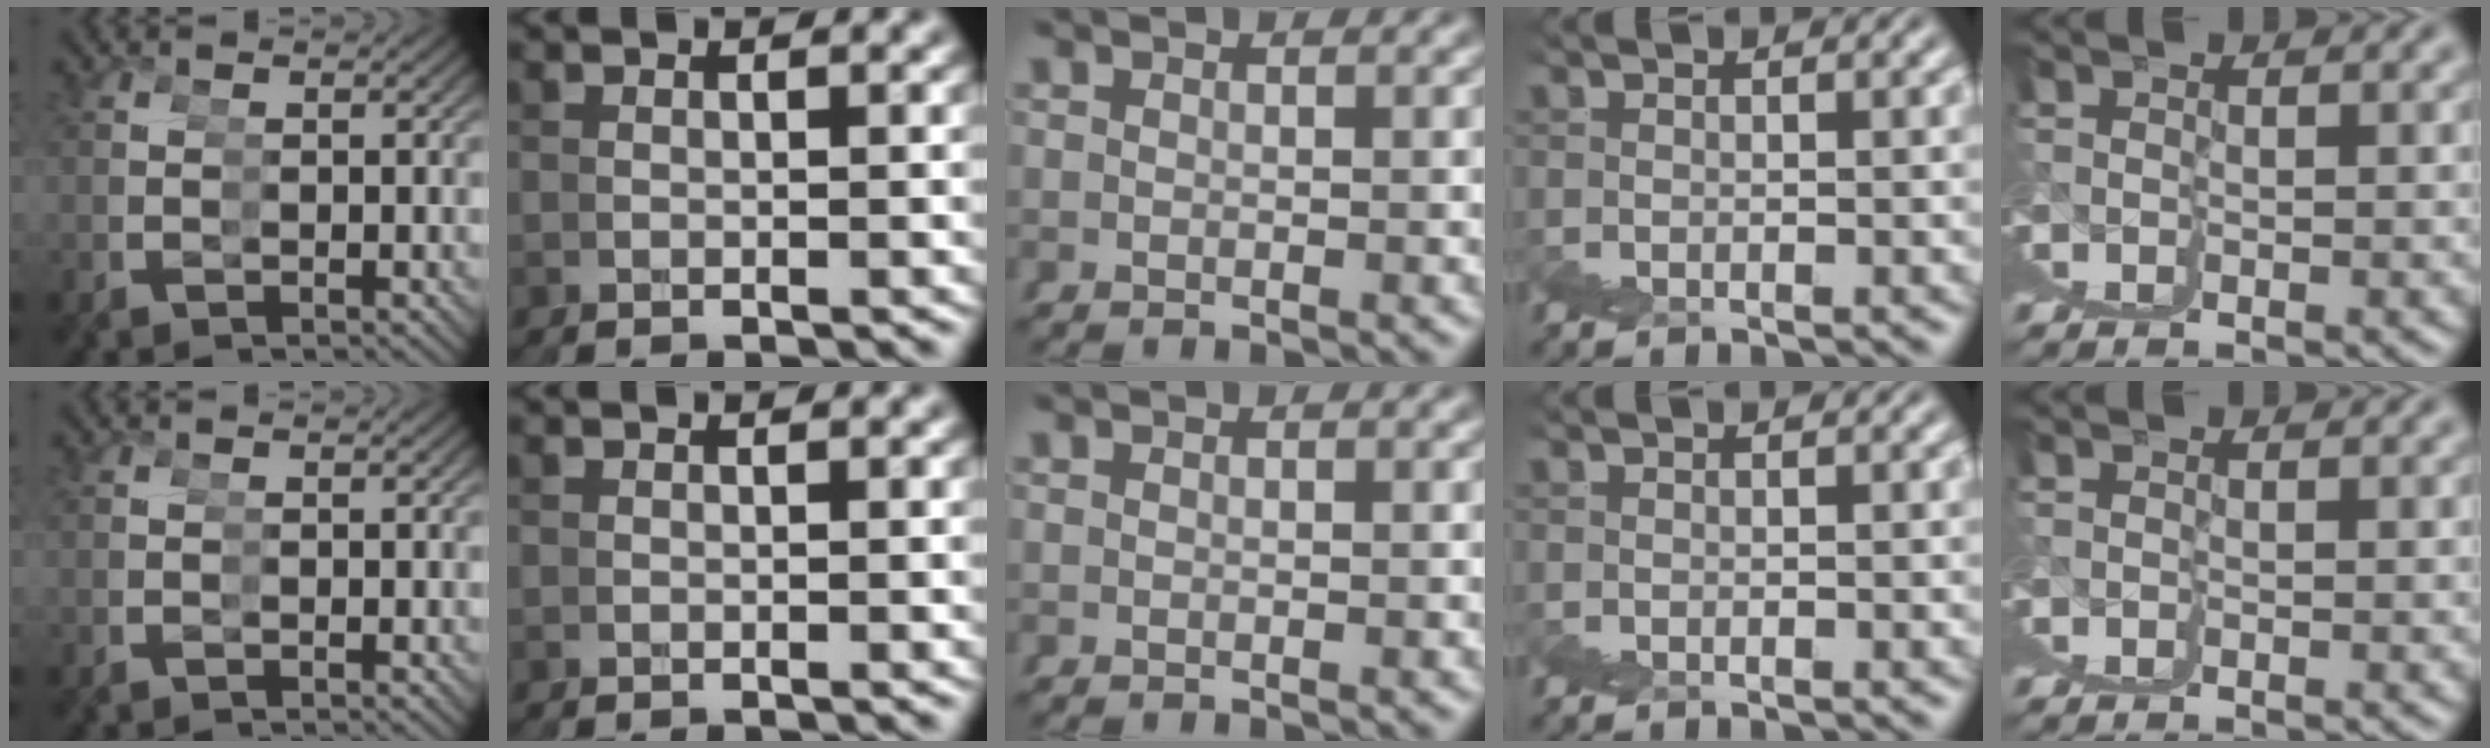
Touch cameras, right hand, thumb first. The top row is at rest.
{}